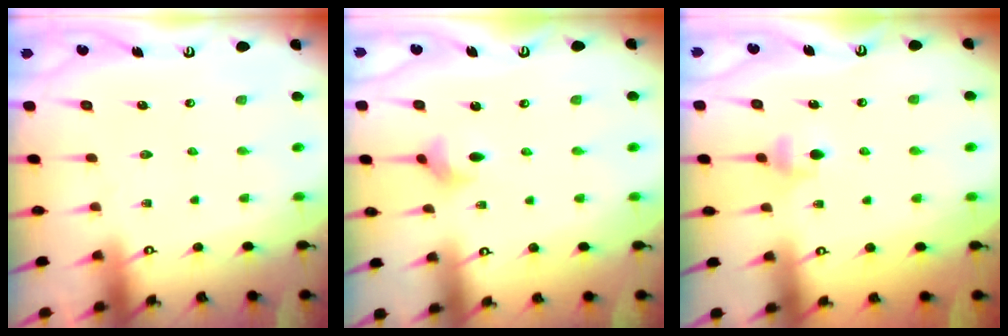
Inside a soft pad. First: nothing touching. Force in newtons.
{"total": 2.7, "press": 2.6, "slide": 0.5}
{"total": 4.3, "press": 4.2, "slide": 0.7}